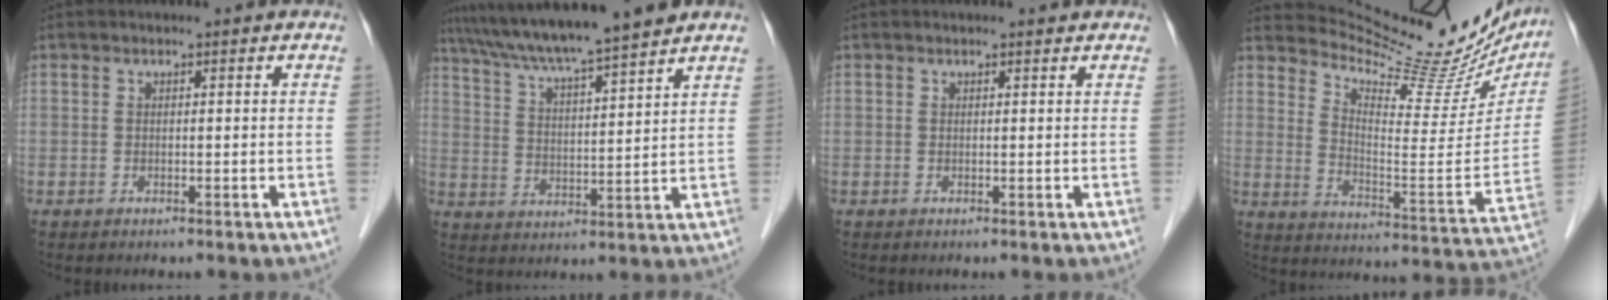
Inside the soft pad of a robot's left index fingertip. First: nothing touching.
{"total": 13.8, "force": [12.0, -0.8, 6.7], "torque": [-0.120, 0.019, 0.192]}
{"total": 1.1, "force": [1.0, 0.2, 0.3], "torque": [-0.012, 0.003, 0.012]}
{"total": 23.1, "force": [21.4, 5.2, 7.1], "torque": [-0.100, -0.065, 0.281]}